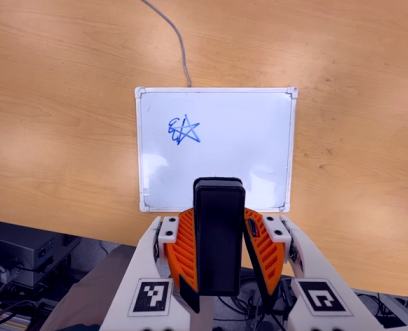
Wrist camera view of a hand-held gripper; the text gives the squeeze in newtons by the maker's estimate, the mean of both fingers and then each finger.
{"total": 5.8, "left": 4.2, "right": 7.5}